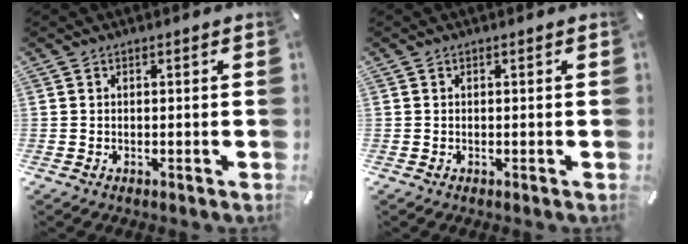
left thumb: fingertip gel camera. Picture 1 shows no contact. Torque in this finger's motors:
{"motor_torque": [-0.06, -0.03, 0.00, 0.00, 0.00]}